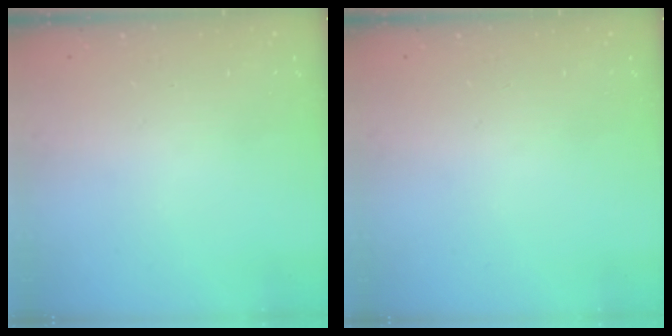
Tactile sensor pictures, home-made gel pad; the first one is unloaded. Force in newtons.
{"total": 0.0}